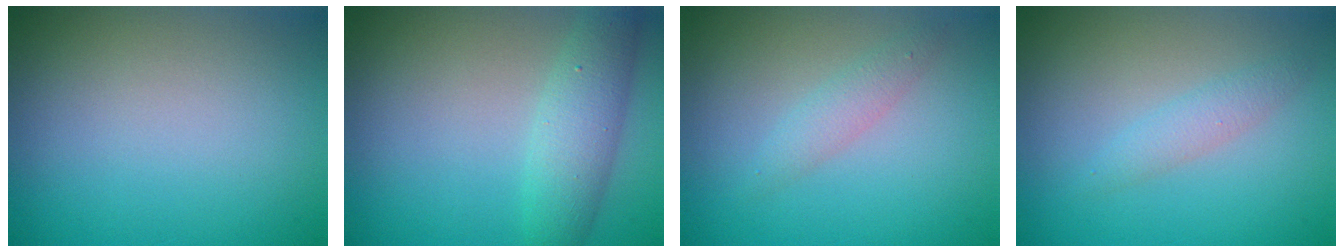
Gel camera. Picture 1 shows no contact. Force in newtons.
{"total": 3.8, "press": 3.8, "slide": 0.1}
{"total": 1.6, "press": 1.6, "slide": 0.0}
{"total": 1.6, "press": 1.6, "slide": 0.0}